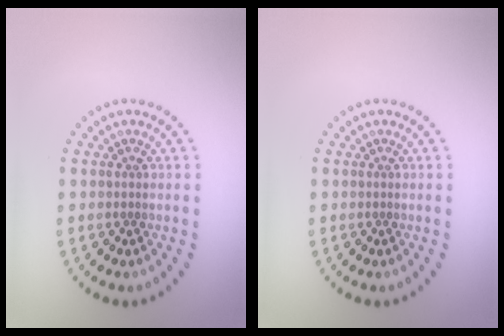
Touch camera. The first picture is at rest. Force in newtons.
{"total": 0.0}